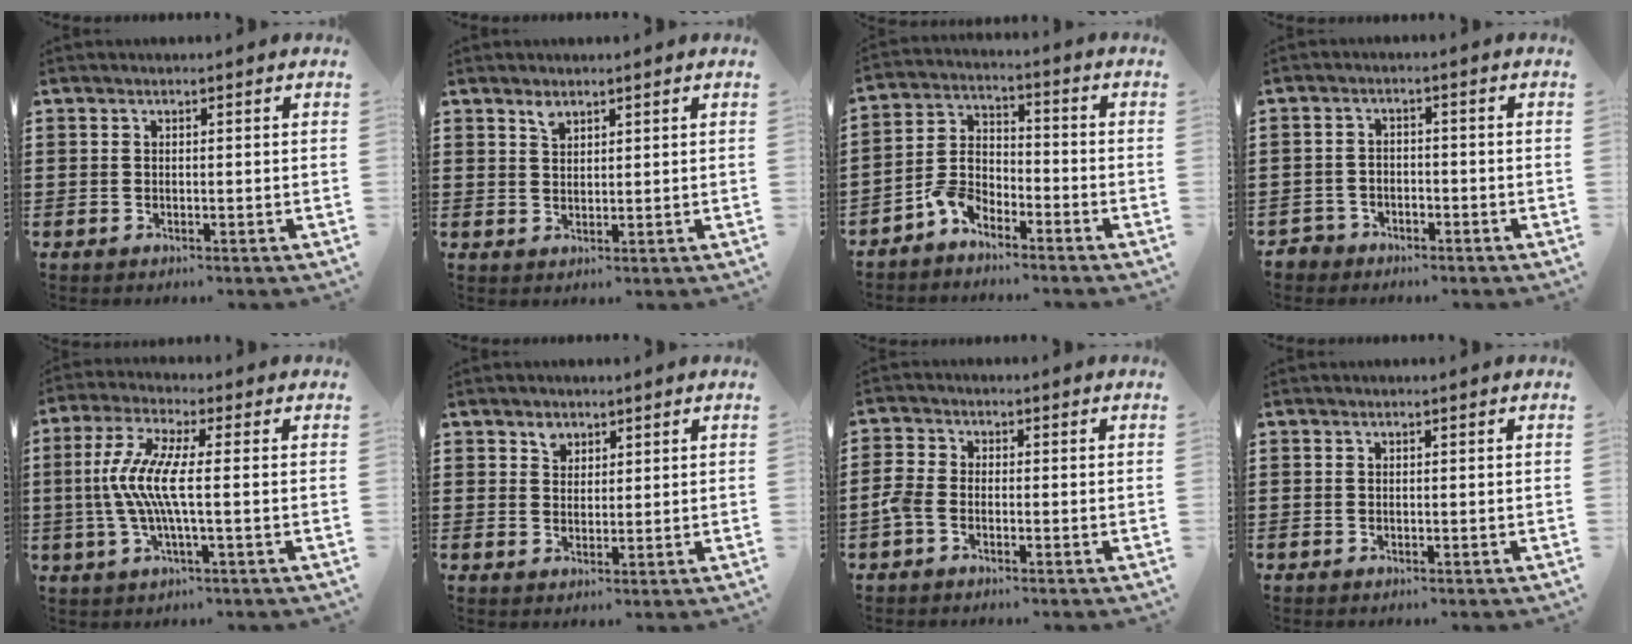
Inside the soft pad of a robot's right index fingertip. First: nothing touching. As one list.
[{"total": 1.9, "force": [1.5, 0.8, 0.7], "torque": [-0.018, 0.001, 0.029]}, {"total": 5.6, "force": [-4.2, 2.8, 2.4], "torque": [-0.064, 0.012, -0.084]}, {"total": 2.4, "force": [-2.1, 1.3, 0.0], "torque": [-0.007, 0.005, -0.046]}, {"total": 8.3, "force": [-0.7, 1.1, 8.2], "torque": [-0.189, -0.020, -0.025]}, {"total": 2.2, "force": [1.6, 1.5, 0.4], "torque": [-0.004, 0.001, 0.029]}, {"total": 2.7, "force": [-1.6, 1.4, 1.6], "torque": [-0.052, -0.004, -0.035]}, {"total": 0.0}]